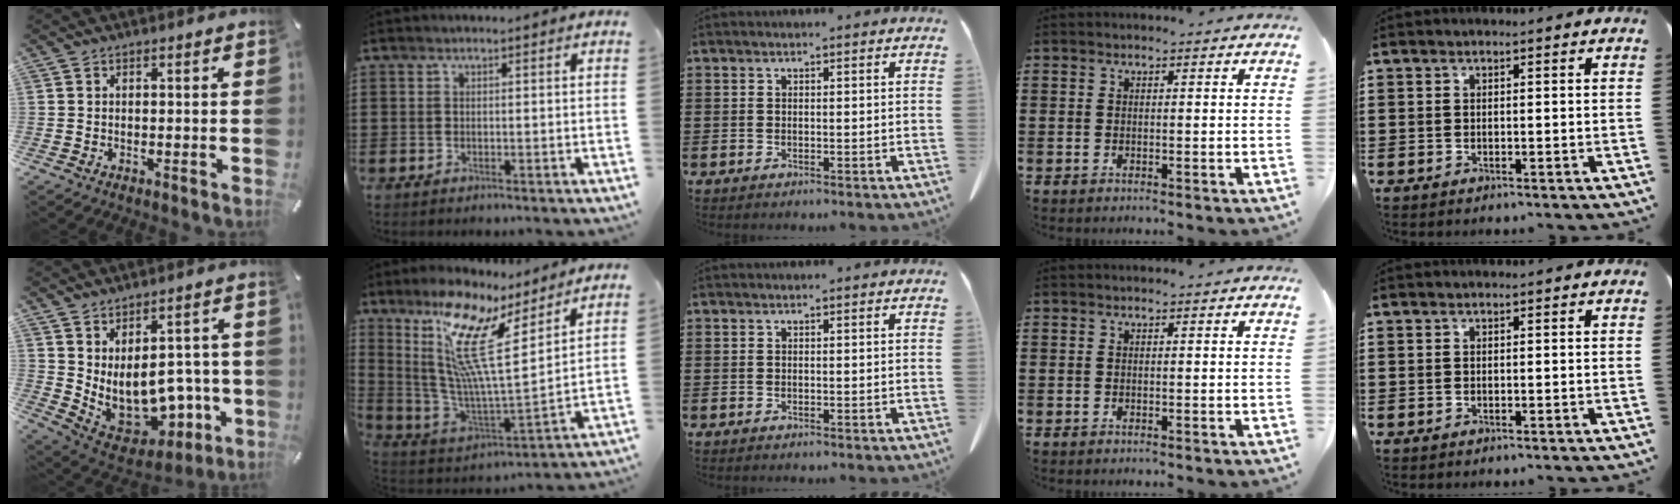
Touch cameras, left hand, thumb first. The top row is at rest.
{"thumb": {"total": 14.1, "force": [1.5, 9.8, 10.0], "torque": [-0.176, -0.049, 0.044]}, "index": {"total": 12.6, "force": [7.3, 1.8, 10.1], "torque": [-0.236, -0.050, 0.112]}}